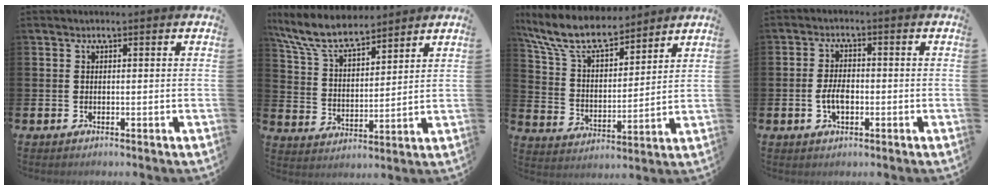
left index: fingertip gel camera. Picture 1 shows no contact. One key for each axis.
{"total": 9.1, "fx": 8.1, "fy": 2.3, "fz": 3.3, "tx": -0.101, "ty": -0.036, "tz": 0.149}
{"total": 10.4, "fx": 8.9, "fy": 3.1, "fz": 4.2, "tx": -0.124, "ty": -0.045, "tz": 0.161}
{"total": 3.5, "fx": -0.6, "fy": 2.0, "fz": 2.9, "tx": -0.044, "ty": 0.001, "tz": -0.013}